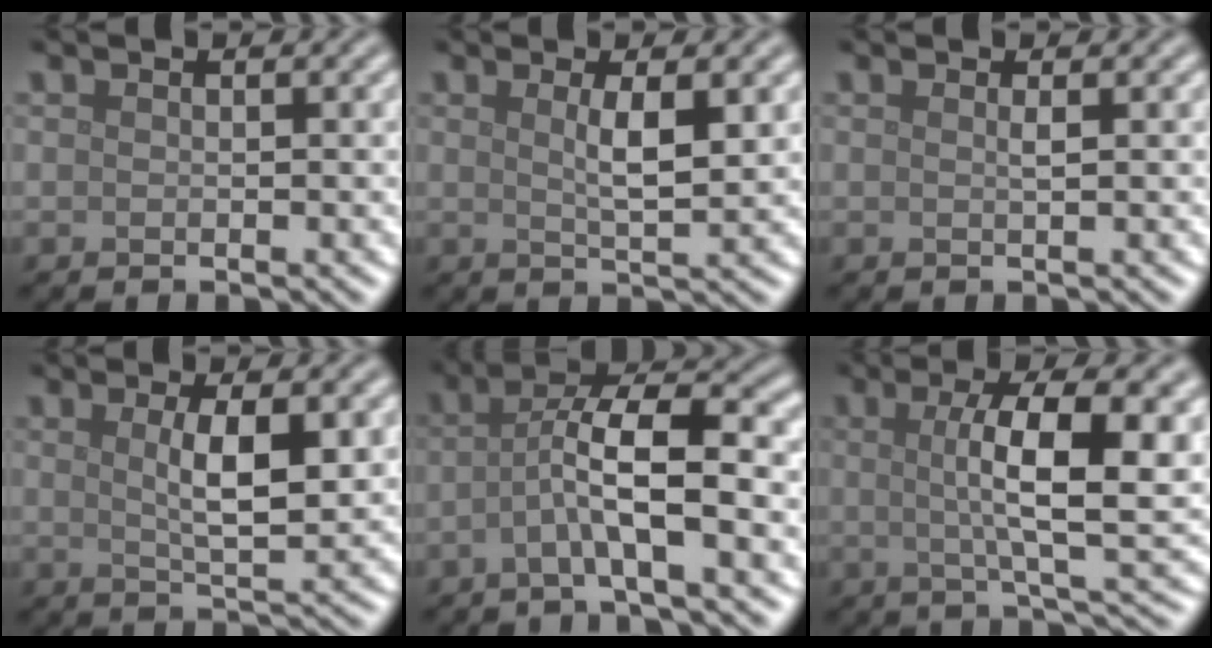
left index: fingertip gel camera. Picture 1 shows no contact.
{"total": 3.0, "force": [0.9, 0.6, 2.8], "torque": [-0.046, -0.001, 0.015]}
{"total": 0.7, "force": [0.2, 0.2, 0.7], "torque": [-0.006, 0.002, 0.001]}
{"total": 4.5, "force": [0.9, 1.1, 4.3], "torque": [-0.073, -0.002, 0.018]}
{"total": 6.4, "force": [-1.5, 1.3, 6.1], "torque": [-0.111, 0.020, -0.036]}
{"total": 8.8, "force": [1.1, 2.3, 8.4], "torque": [-0.120, 0.003, 0.015]}